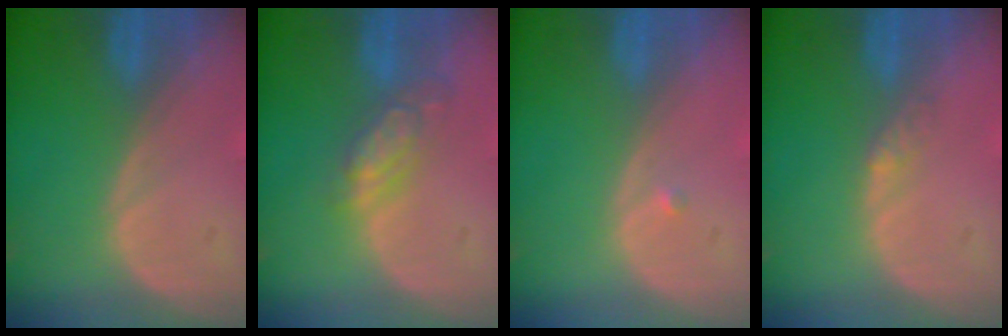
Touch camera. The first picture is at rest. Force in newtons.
{"total": 5.5, "press": 4.7, "slide": 2.8}
{"total": 0.6, "press": 0.5, "slide": 0.4}
{"total": 1.8, "press": 1.6, "slide": 1.0}